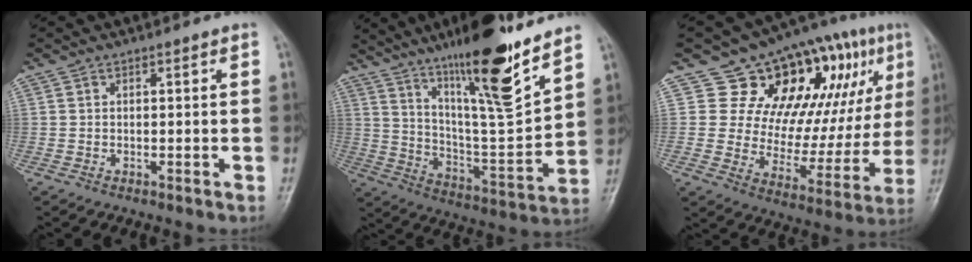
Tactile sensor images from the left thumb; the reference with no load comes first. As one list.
[{"total": 20.5, "force": [14.2, 2.8, 14.5], "torque": [-0.210, -0.084, 0.244]}, {"total": 22.0, "force": [9.5, 12.1, 15.7], "torque": [-0.150, -0.022, 0.146]}]